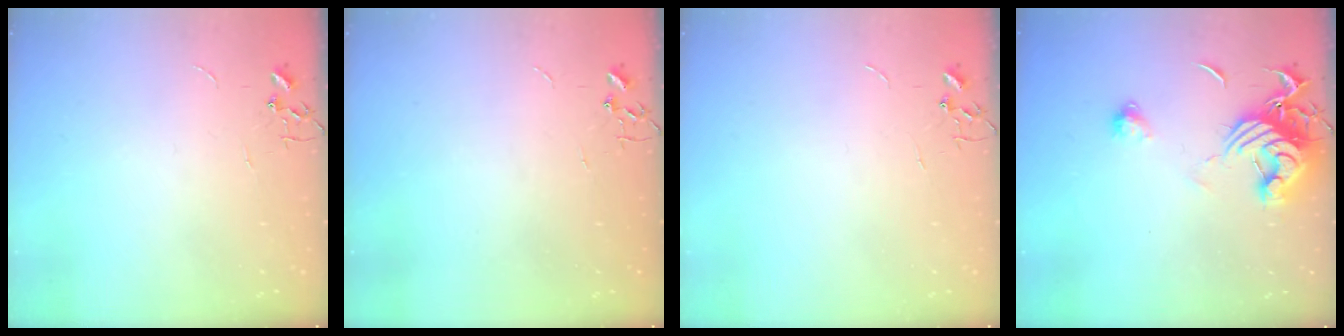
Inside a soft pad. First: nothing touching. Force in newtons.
{"total": 0.0}
{"total": 0.0}
{"total": 12.7, "press": 12.6, "slide": 1.3}